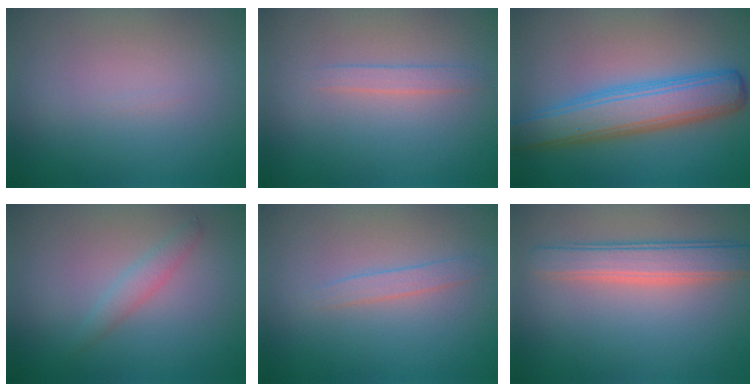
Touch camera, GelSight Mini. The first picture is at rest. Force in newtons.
{"total": 1.2, "press": 1.2, "slide": 0.0}
{"total": 6.1, "press": 6.1, "slide": 0.2}
{"total": 1.5, "press": 1.5, "slide": 0.1}
{"total": 1.2, "press": 1.2, "slide": 0.0}
{"total": 4.2, "press": 4.2, "slide": 0.3}